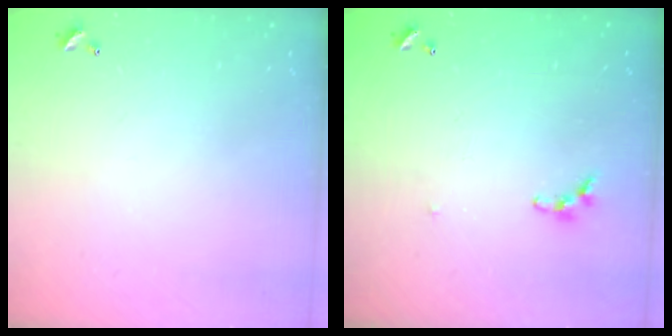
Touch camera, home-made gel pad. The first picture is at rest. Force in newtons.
{"total": 4.6, "press": 4.5, "slide": 0.7}